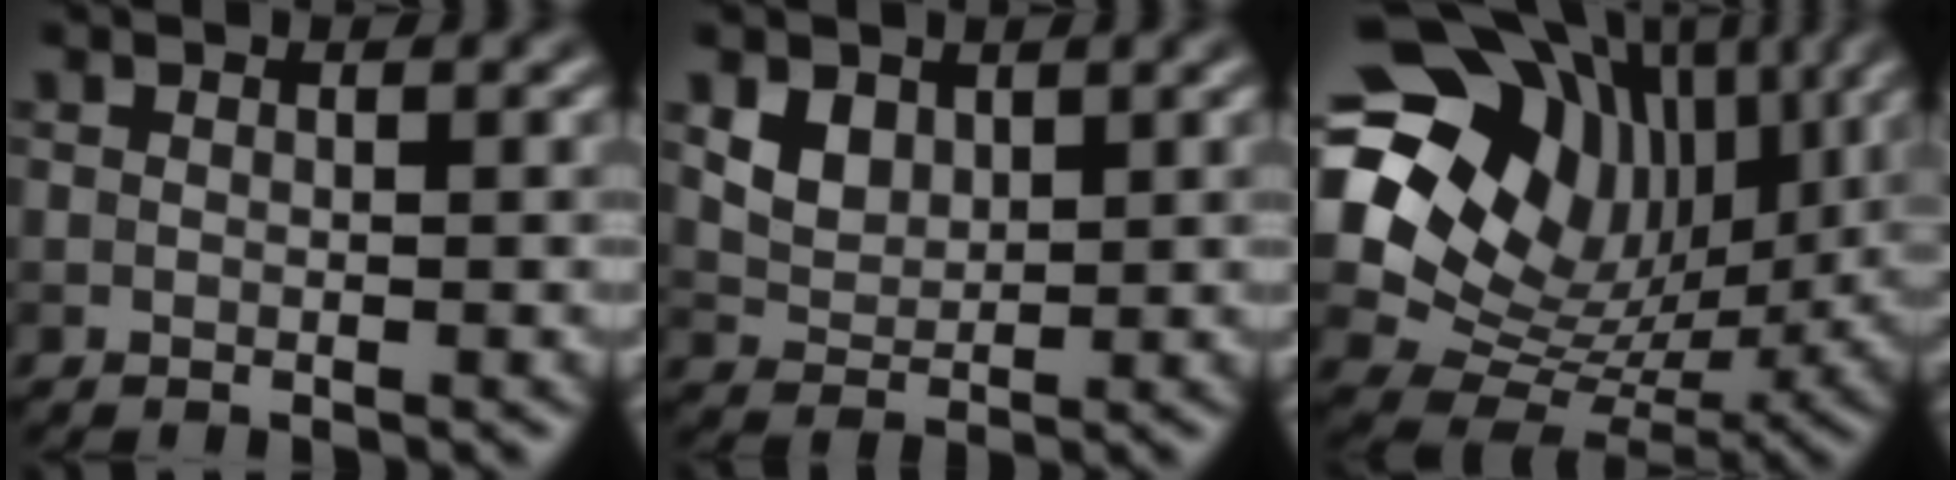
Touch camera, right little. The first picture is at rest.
{"total": 2.6, "force": [1.4, 1.9, 1.3], "torque": [-0.032, -0.010, 0.031]}
{"total": 16.9, "force": [5.0, 13.0, 9.4], "torque": [-0.198, 0.010, 0.098]}